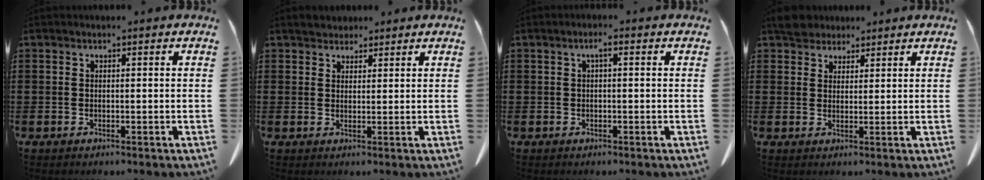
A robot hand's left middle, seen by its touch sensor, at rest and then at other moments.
{"total": 2.3, "force": [2.1, 0.8, -0.1], "torque": [0.004, 0.000, 0.040]}
{"total": 1.7, "force": [-0.1, 0.4, 1.6], "torque": [-0.031, 0.003, -0.003]}
{"total": 4.1, "force": [3.6, 1.8, 0.9], "torque": [-0.023, 0.001, 0.069]}